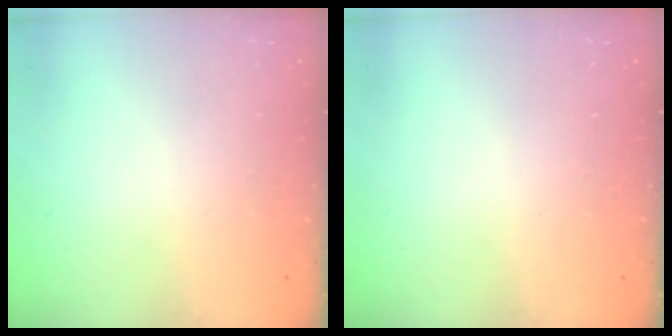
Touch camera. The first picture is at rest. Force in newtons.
{"total": 0.0}